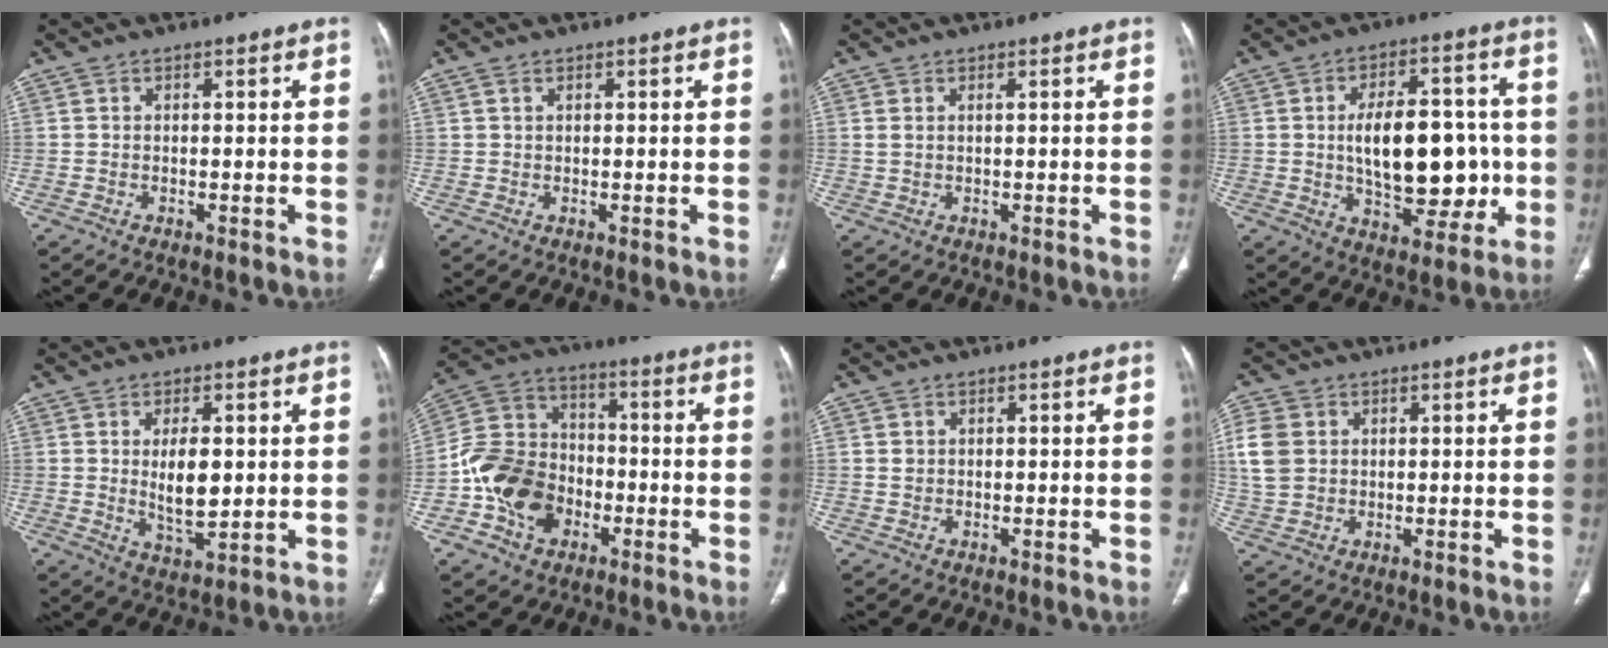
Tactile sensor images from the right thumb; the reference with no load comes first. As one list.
[{"total": 0.5, "force": [0.4, 0.2, 0.3], "torque": [-0.007, 0.005, 0.008]}, {"total": 1.1, "force": [0.5, 0.3, 1.0], "torque": [-0.032, 0.008, 0.015]}, {"total": 17.2, "force": [-0.6, 9.5, 14.4], "torque": [-0.182, 0.018, 0.001]}, {"total": 8.0, "force": [0.8, 3.7, 7.1], "torque": [-0.106, -0.016, 0.021]}, {"total": 15.0, "force": [-4.9, 11.7, 8.1], "torque": [-0.122, 0.037, -0.093]}, {"total": 1.0, "force": [0.3, 0.9, 0.4], "torque": [0.000, 0.000, 0.006]}, {"total": 7.9, "force": [1.7, 6.4, 4.4], "torque": [-0.091, 0.002, 0.034]}]